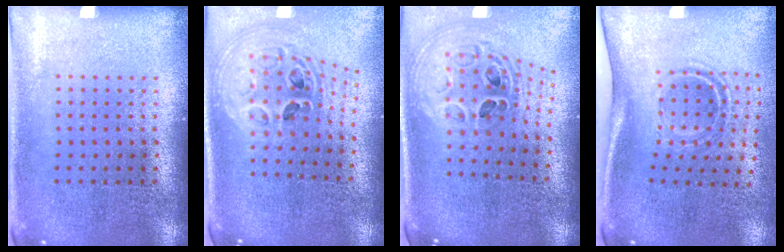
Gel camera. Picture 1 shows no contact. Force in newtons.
{"total": 2.6, "press": 1.9, "slide": 1.8}
{"total": 1.8, "press": 1.5, "slide": 1.0}
{"total": 1.8, "press": 1.1, "slide": 1.4}